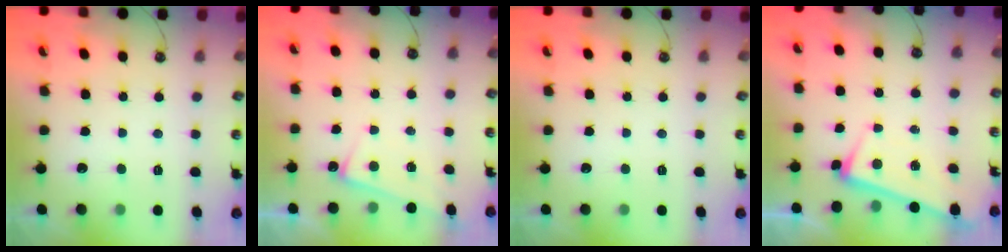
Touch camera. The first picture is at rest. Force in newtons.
{"total": 1.9, "press": 1.8, "slide": 0.4}
{"total": 0.0}
{"total": 0.8, "press": 0.7, "slide": 0.5}